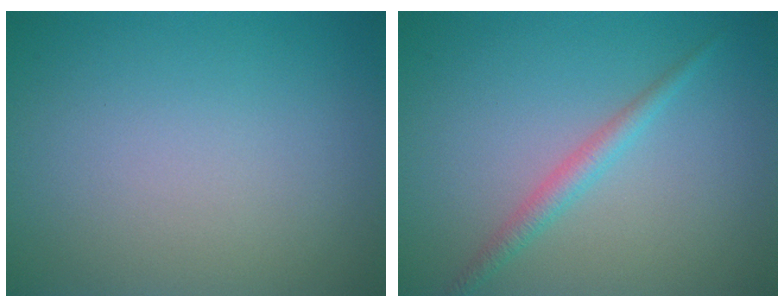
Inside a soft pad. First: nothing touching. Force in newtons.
{"total": 1.8, "press": 1.8, "slide": 0.0}